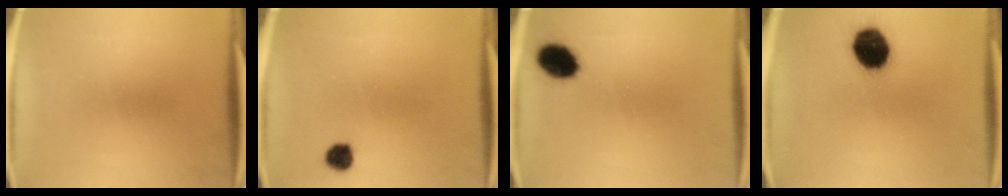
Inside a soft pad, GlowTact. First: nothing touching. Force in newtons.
{"total": 3.2}
{"total": 8.0}
{"total": 13.1}